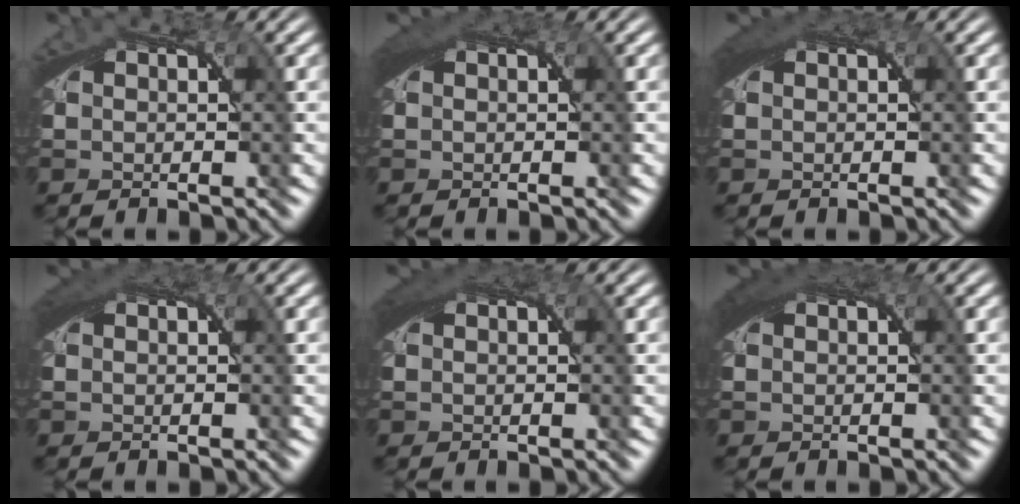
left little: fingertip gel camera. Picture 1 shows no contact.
{"total": 1.7, "force": [0.6, 0.9, 1.3], "torque": [-0.026, -0.002, 0.009]}
{"total": 2.0, "force": [0.7, 1.0, 1.6], "torque": [-0.031, -0.001, 0.012]}
{"total": 1.7, "force": [0.7, 0.9, 1.3], "torque": [-0.025, -0.001, 0.011]}
{"total": 1.9, "force": [0.7, 1.0, 1.5], "torque": [-0.030, -0.002, 0.012]}
{"total": 2.5, "force": [0.9, 1.2, 2.0], "torque": [-0.038, -0.001, 0.016]}